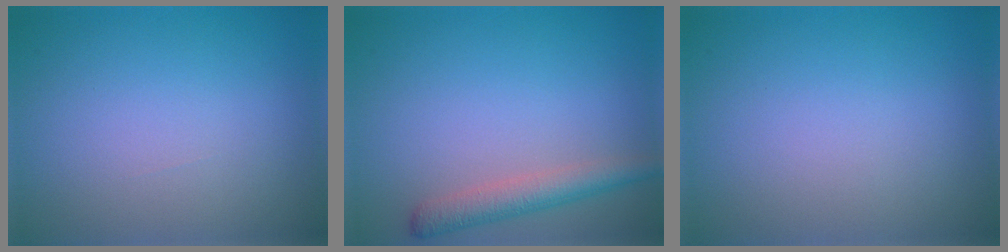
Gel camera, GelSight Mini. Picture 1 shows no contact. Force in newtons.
{"total": 3.0, "press": 3.0, "slide": 0.2}
{"total": 0.0}